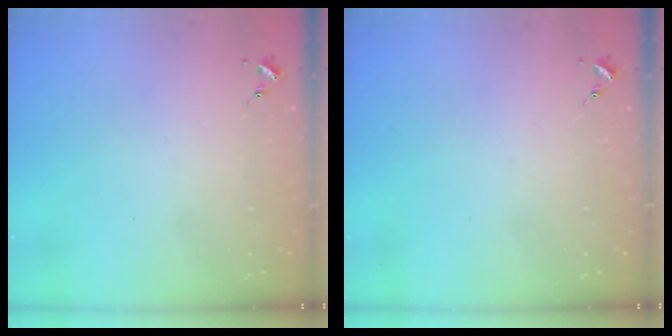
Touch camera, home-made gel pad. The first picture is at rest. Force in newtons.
{"total": 0.0}